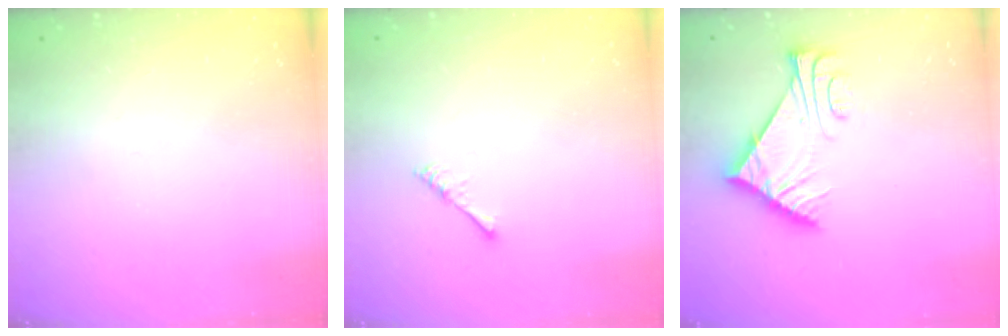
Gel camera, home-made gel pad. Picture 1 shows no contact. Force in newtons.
{"total": 1.7, "press": 1.6, "slide": 0.4}
{"total": 7.4, "press": 7.4, "slide": 0.8}